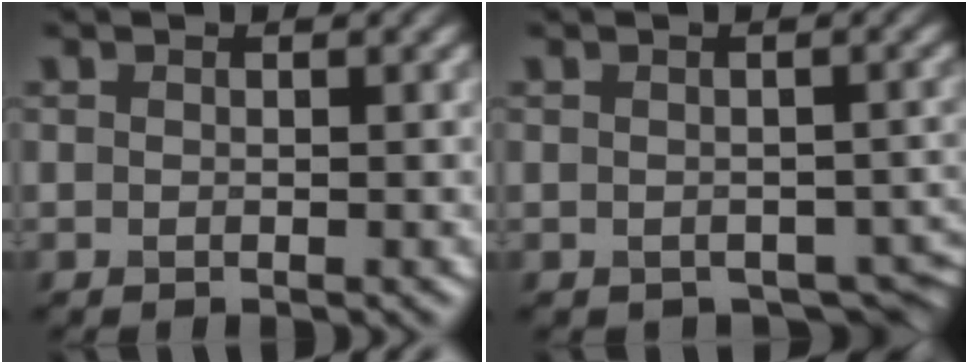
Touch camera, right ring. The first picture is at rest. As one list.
[{"total": 3.2, "force": [-1.4, 2.2, 1.9], "torque": [-0.019, -0.020, -0.012]}]